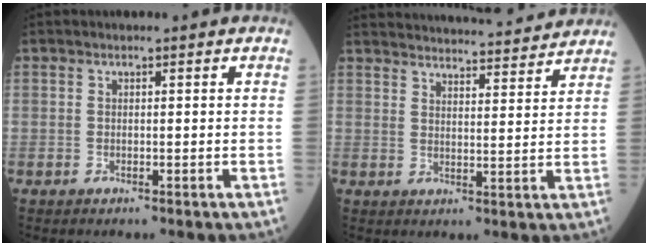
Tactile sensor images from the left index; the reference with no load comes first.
{"total": 20.6, "force": [19.8, 2.3, 5.1], "torque": [-0.077, 0.008, 0.262]}